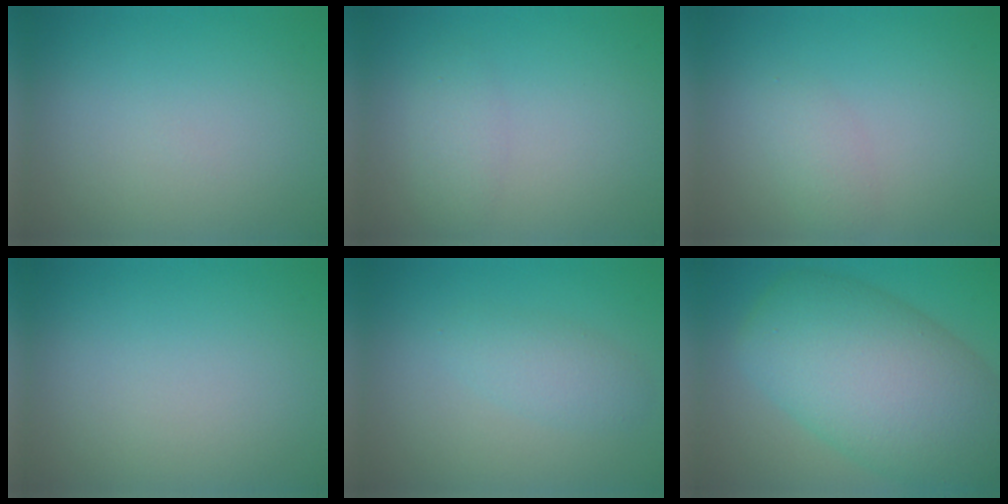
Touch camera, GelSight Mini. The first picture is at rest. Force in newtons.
{"total": 1.7, "press": 1.7, "slide": 0.0}
{"total": 1.6, "press": 1.6, "slide": 0.1}
{"total": 0.0}
{"total": 2.2, "press": 2.2, "slide": 0.1}
{"total": 12.2, "press": 12.2, "slide": 0.2}